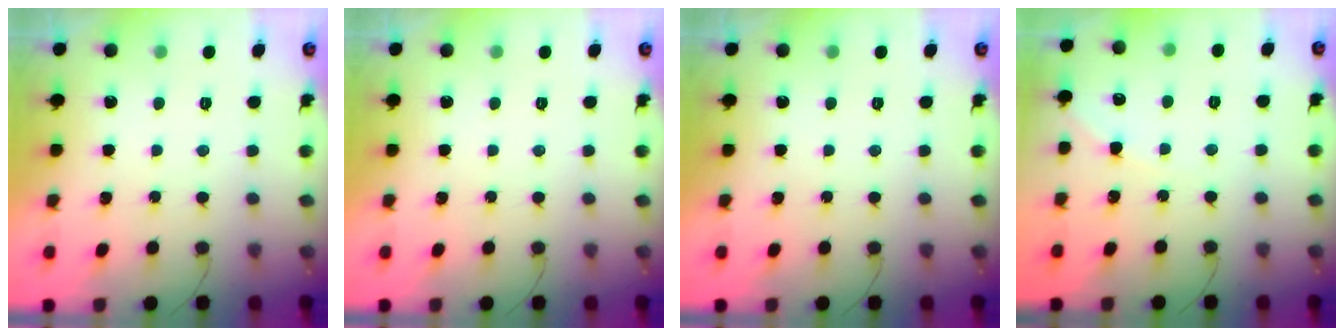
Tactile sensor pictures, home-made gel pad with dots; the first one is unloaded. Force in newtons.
{"total": 0.0}
{"total": 0.0}
{"total": 4.4, "press": 4.3, "slide": 0.7}